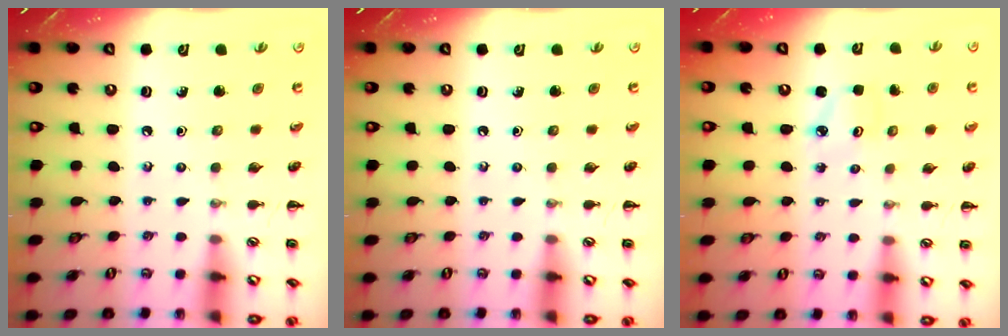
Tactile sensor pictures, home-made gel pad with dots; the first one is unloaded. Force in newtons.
{"total": 0.0}
{"total": 2.5, "press": 2.4, "slide": 0.5}